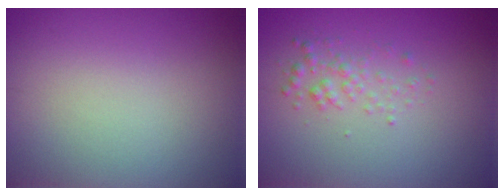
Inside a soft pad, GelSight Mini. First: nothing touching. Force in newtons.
{"total": 1.5, "press": 1.5, "slide": 0.1}